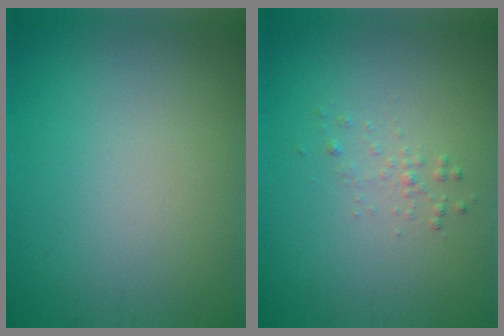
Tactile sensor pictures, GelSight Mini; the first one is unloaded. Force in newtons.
{"total": 0.9, "press": 0.9, "slide": 0.0}